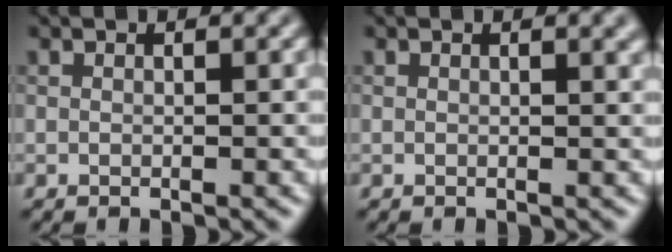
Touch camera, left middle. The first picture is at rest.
{"total": 1.4, "force": [0.8, 0.6, 1.0], "torque": [-0.007, 0.004, 0.007]}